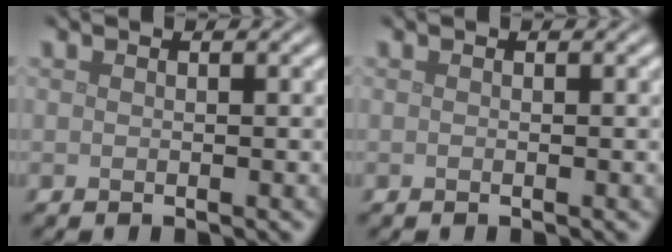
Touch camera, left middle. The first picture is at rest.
{"total": 0.0}